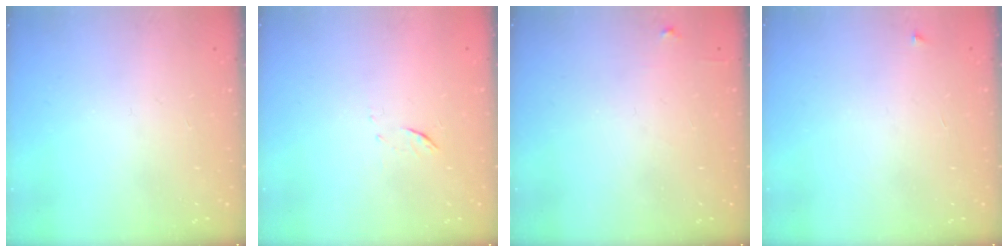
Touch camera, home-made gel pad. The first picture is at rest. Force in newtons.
{"total": 5.2, "press": 5.1, "slide": 0.7}
{"total": 4.8, "press": 4.8, "slide": 0.7}
{"total": 2.5, "press": 2.4, "slide": 0.4}